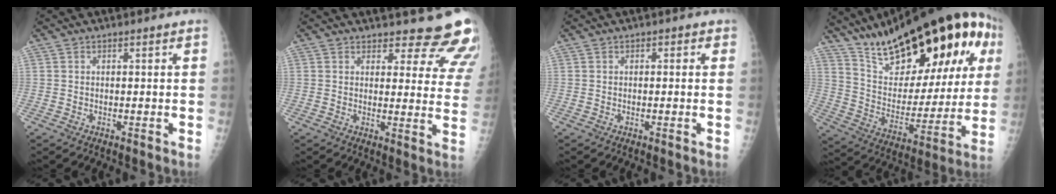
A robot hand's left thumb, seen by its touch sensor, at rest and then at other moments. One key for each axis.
{"total": 14.0, "fx": 13.0, "fy": 4.1, "fz": 3.2, "tx": 0.014, "ty": -0.102, "tz": 0.128}
{"total": 1.1, "fx": 0.3, "fy": 0.7, "fz": 0.8, "tx": -0.004, "ty": 0.003, "tz": -0.002}
{"total": 30.8, "fx": 16.2, "fy": 11.4, "fz": 23.5, "tx": -0.320, "ty": -0.031, "tz": 0.264}